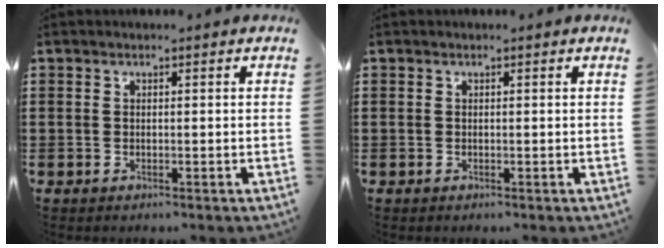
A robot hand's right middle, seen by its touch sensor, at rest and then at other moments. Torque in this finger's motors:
{"motor_torque": [0.00, 0.00, 0.00, 0.00]}